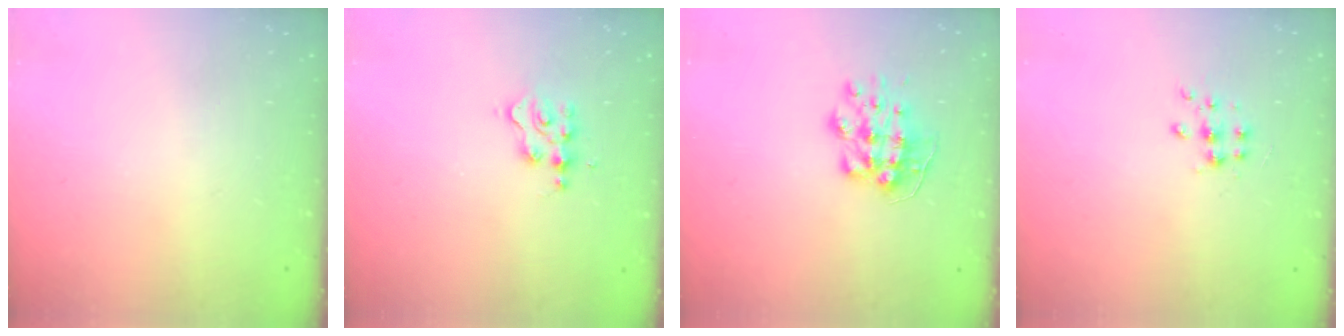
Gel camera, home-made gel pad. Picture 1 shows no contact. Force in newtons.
{"total": 3.0, "press": 3.0, "slide": 0.2}
{"total": 8.9, "press": 8.9, "slide": 0.2}
{"total": 7.1, "press": 7.1, "slide": 0.5}